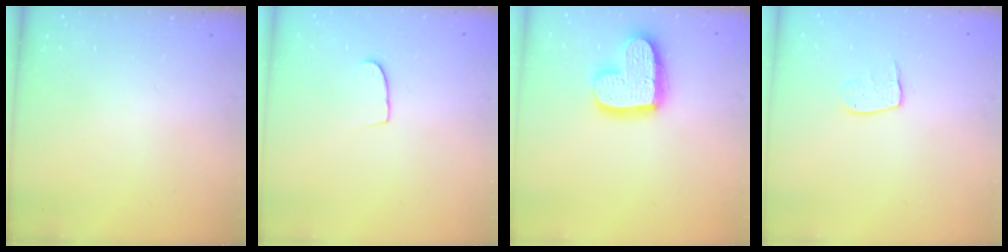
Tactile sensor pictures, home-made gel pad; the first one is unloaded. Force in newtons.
{"total": 6.8, "press": 6.8, "slide": 0.6}
{"total": 16.4, "press": 16.4, "slide": 1.0}
{"total": 7.0, "press": 7.0, "slide": 0.5}